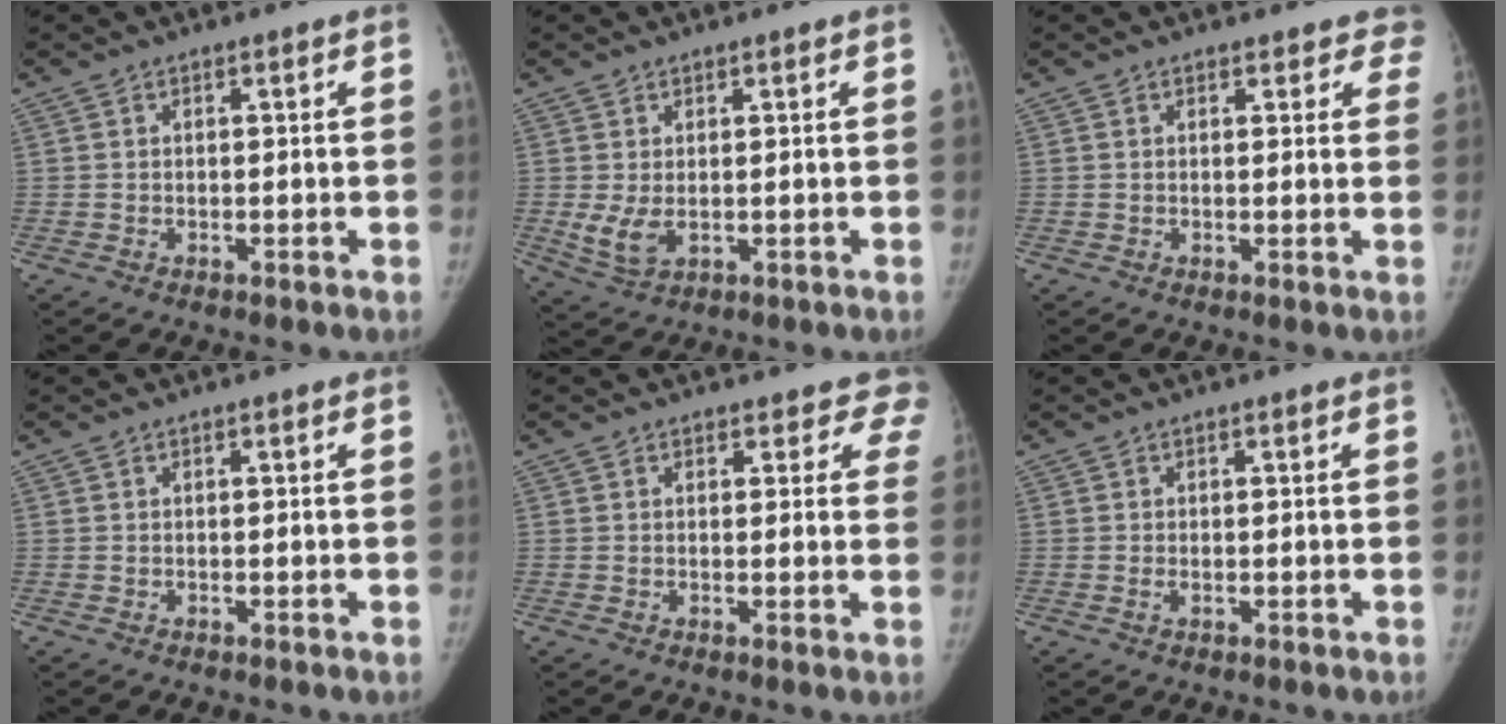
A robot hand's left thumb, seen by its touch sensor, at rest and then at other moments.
{"total": 4.3, "force": [0.0, 2.5, 3.4], "torque": [-0.069, -0.010, 0.012]}
{"total": 4.5, "force": [3.9, 2.2, 0.3], "torque": [0.046, -0.014, 0.021]}
{"total": 0.0}
{"total": 5.4, "force": [4.7, 2.7, 0.1], "torque": [0.053, -0.017, 0.026]}
{"total": 0.8, "force": [-0.1, 0.5, 0.6], "torque": [-0.013, 0.002, -0.002]}